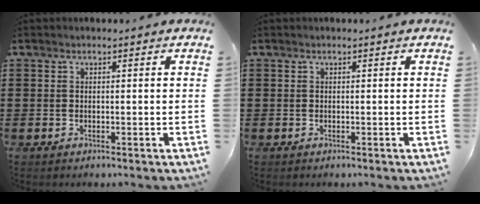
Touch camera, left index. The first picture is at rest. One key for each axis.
{"total": 0.0}